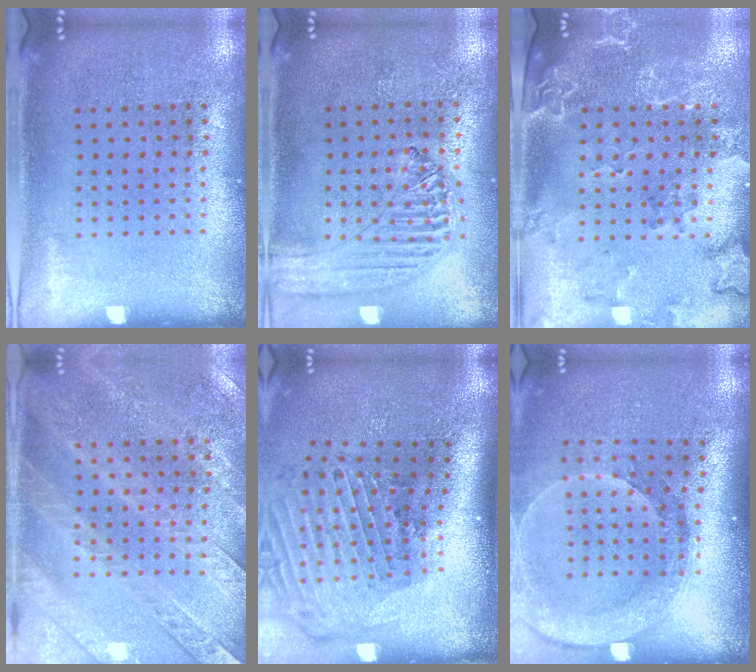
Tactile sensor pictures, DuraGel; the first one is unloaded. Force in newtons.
{"total": 1.3, "press": 1.3, "slide": 0.1}
{"total": 2.0, "press": 1.9, "slide": 0.7}
{"total": 3.0, "press": 2.7, "slide": 1.1}
{"total": 3.0, "press": 2.1, "slide": 2.2}
{"total": 2.6, "press": 2.0, "slide": 1.7}